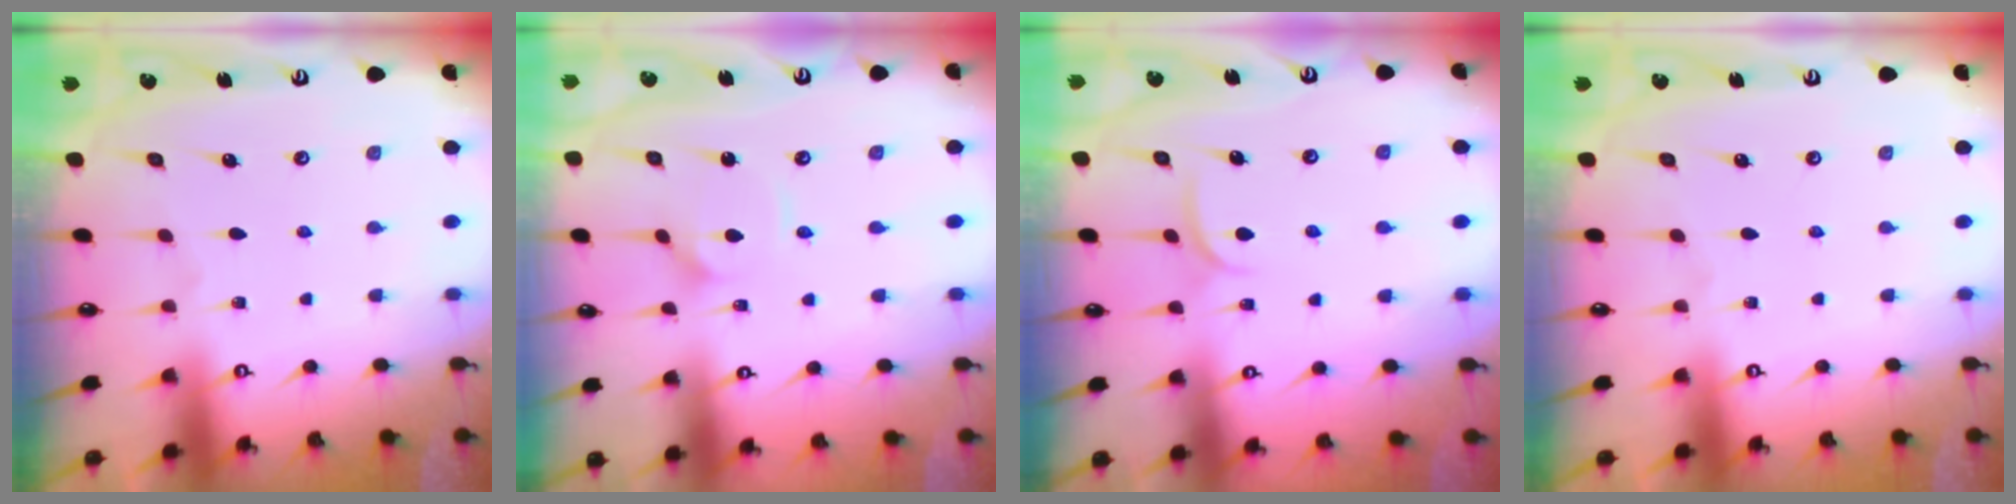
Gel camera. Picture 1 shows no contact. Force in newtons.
{"total": 3.1, "press": 3.1, "slide": 0.2}
{"total": 5.6, "press": 5.6, "slide": 0.4}
{"total": 0.0}